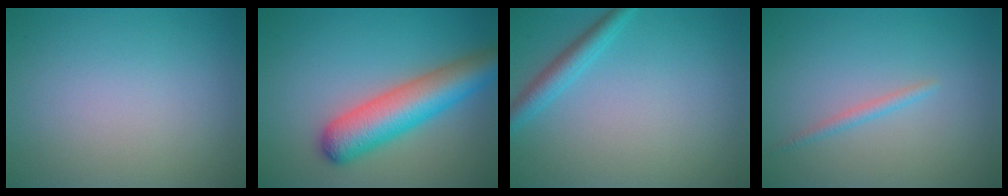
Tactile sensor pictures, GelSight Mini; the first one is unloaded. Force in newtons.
{"total": 7.1, "press": 7.1, "slide": 0.2}
{"total": 2.4, "press": 2.4, "slide": 0.1}
{"total": 1.1, "press": 1.1, "slide": 0.0}